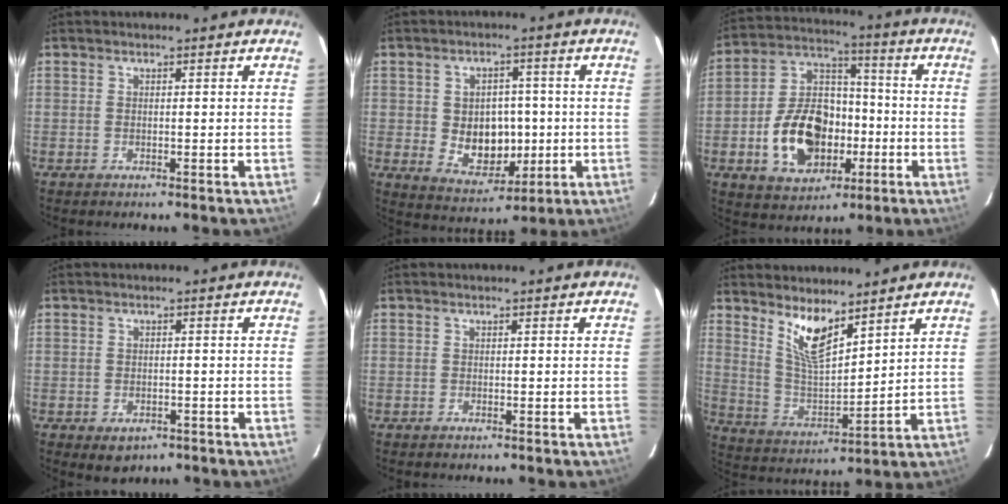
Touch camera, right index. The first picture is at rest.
{"total": 9.7, "force": [-0.8, 7.5, 6.1], "torque": [-0.120, 0.002, 0.010]}
{"total": 16.8, "force": [-4.8, 11.2, 11.6], "torque": [-0.236, 0.026, -0.067]}
{"total": 3.9, "force": [-2.0, 2.8, 1.8], "torque": [-0.036, -0.006, -0.019]}
{"total": 0.0}
{"total": 9.4, "force": [6.5, 2.6, 6.2], "torque": [-0.117, -0.011, 0.136]}